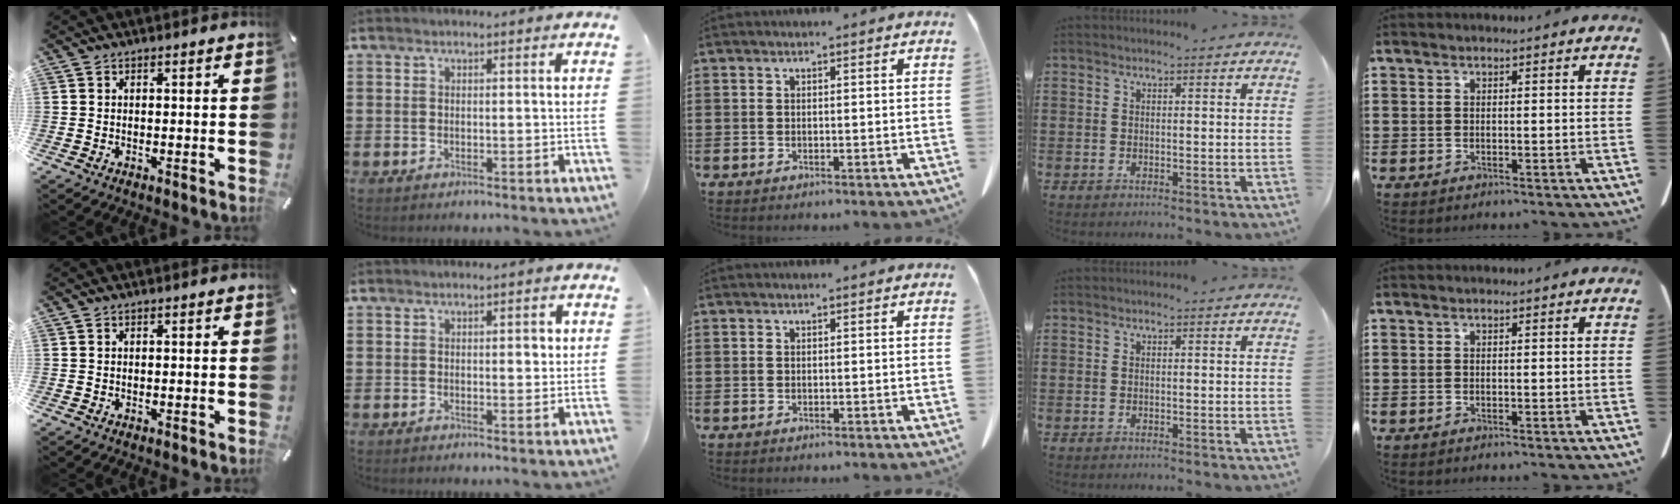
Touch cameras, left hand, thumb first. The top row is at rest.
{"index": {"total": 1.8, "force": [0.4, 0.9, 1.5], "torque": [-0.006, -0.002, 0.001]}}